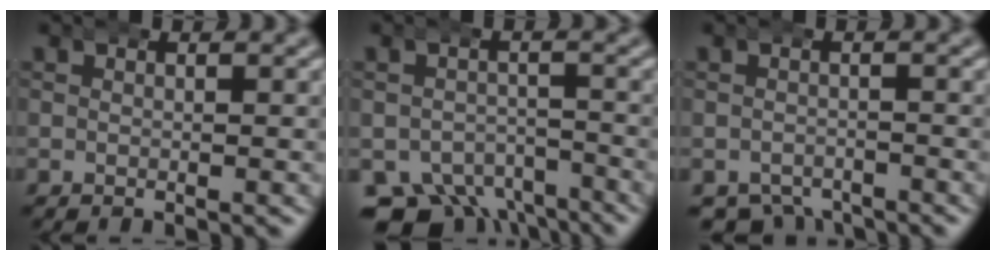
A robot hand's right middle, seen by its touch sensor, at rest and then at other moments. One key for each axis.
{"total": 8.3, "fx": -5.5, "fy": 5.4, "fz": 3.0, "tx": -0.057, "ty": -0.046, "tz": -0.081}
{"total": 4.8, "fx": -4.1, "fy": 2.2, "fz": 1.0, "tx": -0.013, "ty": -0.024, "tz": -0.058}